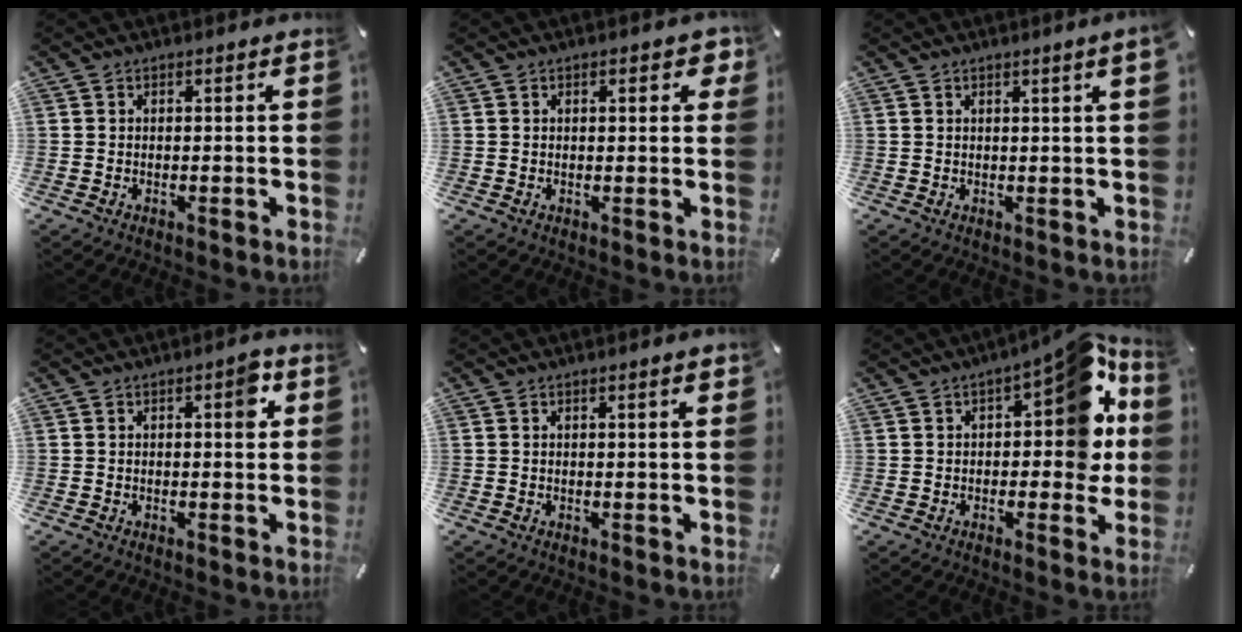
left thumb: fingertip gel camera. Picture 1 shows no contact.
{"total": 2.7, "force": [1.0, 1.7, 1.9], "torque": [-0.016, 0.000, 0.011]}
{"total": 2.4, "force": [1.2, -0.1, 2.1], "torque": [-0.039, -0.001, 0.019]}
{"total": 4.1, "force": [1.3, 1.6, 3.6], "torque": [-0.035, -0.007, 0.010]}
{"total": 2.0, "force": [0.9, 0.2, 1.8], "torque": [-0.035, 0.001, 0.014]}
{"total": 15.3, "force": [3.8, 7.3, 12.9], "torque": [-0.145, -0.023, 0.058]}